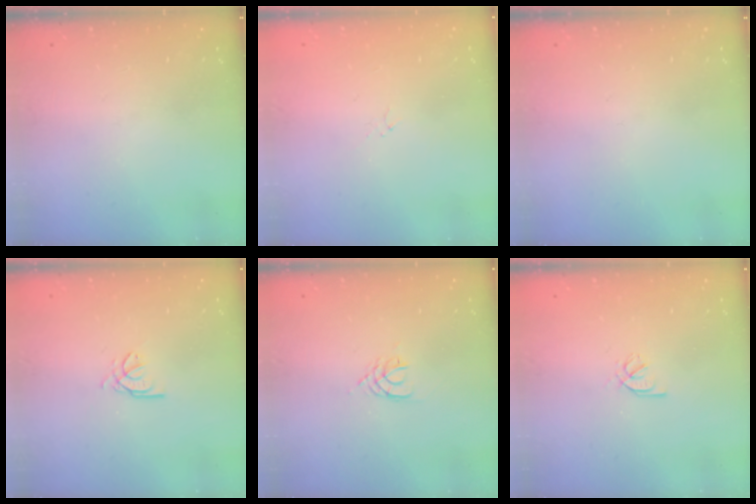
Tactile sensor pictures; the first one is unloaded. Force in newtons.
{"total": 0.9, "press": 0.8, "slide": 0.4}
{"total": 0.0}
{"total": 2.6, "press": 2.6, "slide": 0.3}
{"total": 2.4, "press": 2.3, "slide": 0.4}
{"total": 2.2, "press": 2.1, "slide": 0.6}